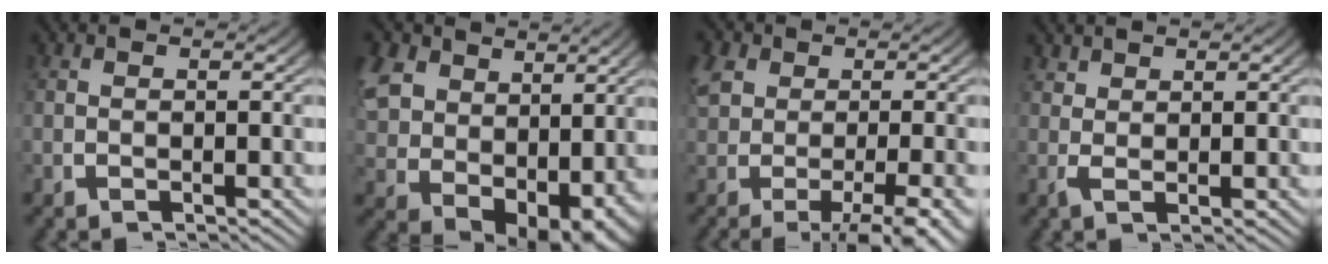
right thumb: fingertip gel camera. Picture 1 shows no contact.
{"total": 10.7, "force": [-0.5, 7.4, 7.7], "torque": [-0.167, -0.057, 0.026]}
{"total": 6.4, "force": [-2.7, 3.3, 4.7], "torque": [-0.090, -0.024, -0.022]}
{"total": 1.3, "force": [1.1, 0.1, 0.5], "torque": [-0.008, -0.001, 0.026]}